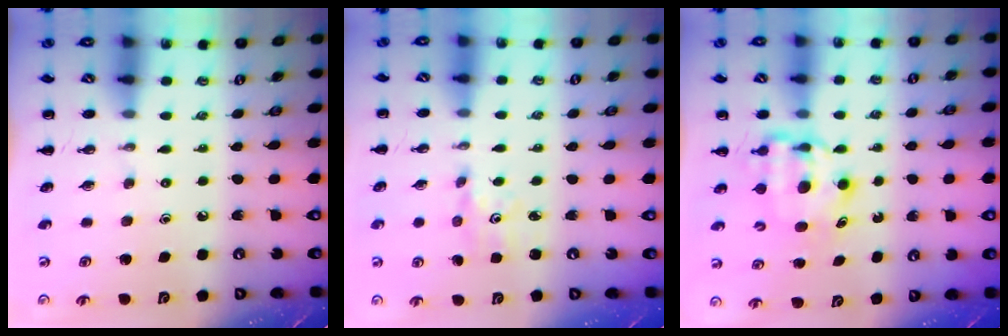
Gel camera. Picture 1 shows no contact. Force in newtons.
{"total": 2.0, "press": 1.9, "slide": 0.7}
{"total": 6.6, "press": 6.5, "slide": 1.0}